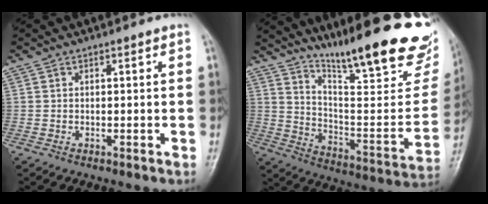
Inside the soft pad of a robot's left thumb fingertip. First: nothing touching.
{"total": 28.1, "force": [21.0, 5.3, 17.8], "torque": [-0.237, -0.124, 0.307]}